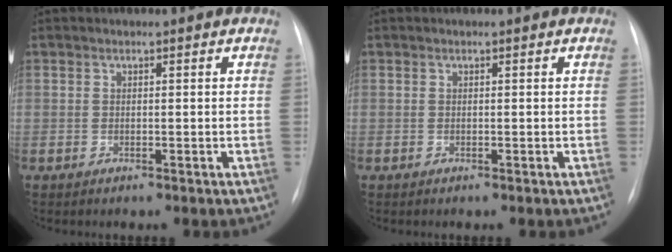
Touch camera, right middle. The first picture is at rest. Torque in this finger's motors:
{"motor_torque": [0.10, -0.35, 0.12, 0.02]}